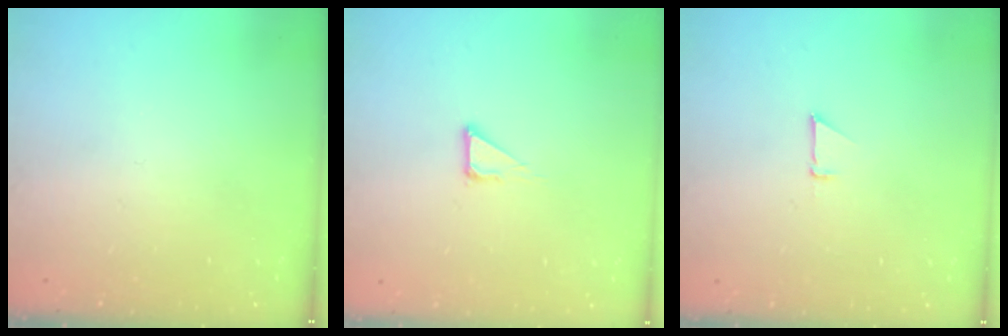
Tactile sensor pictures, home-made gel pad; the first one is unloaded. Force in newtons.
{"total": 3.4, "press": 3.4, "slide": 0.2}
{"total": 0.9, "press": 0.9, "slide": 0.1}